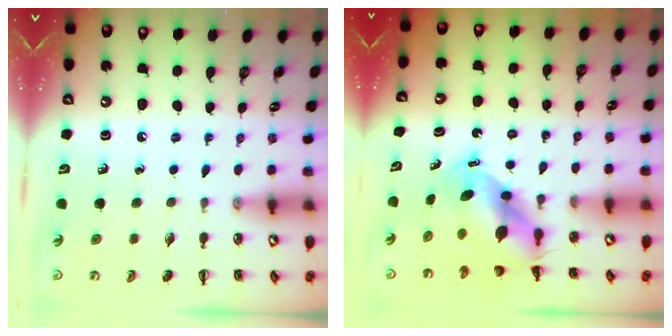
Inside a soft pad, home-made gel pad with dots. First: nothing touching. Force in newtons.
{"total": 6.4, "press": 6.2, "slide": 1.7}